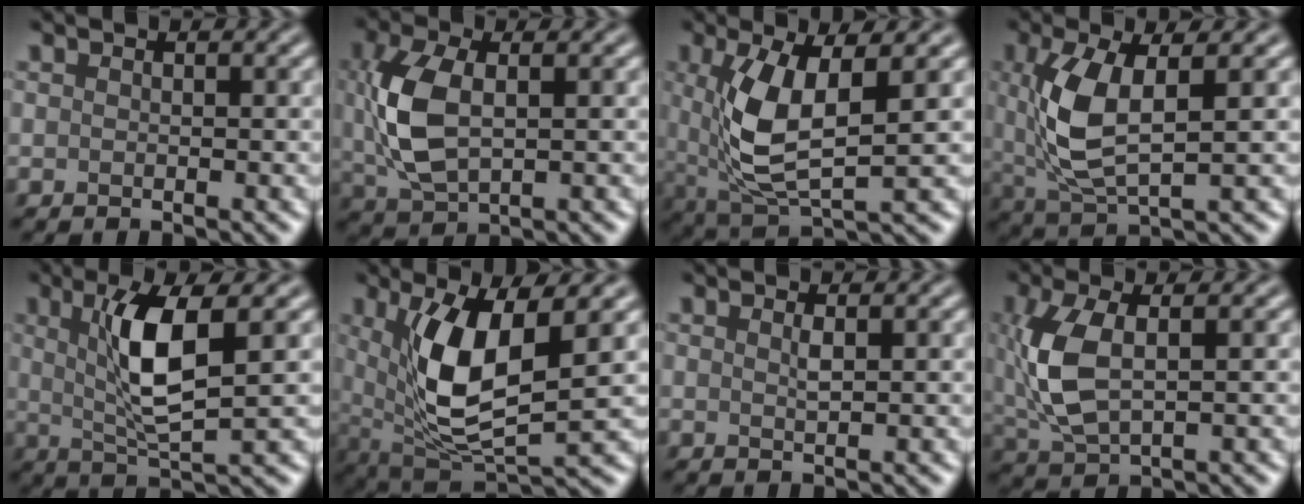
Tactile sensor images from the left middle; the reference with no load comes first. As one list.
[{"total": 6.3, "force": [0.8, 3.5, 5.3], "torque": [-0.131, 0.003, 0.019]}, {"total": 7.4, "force": [1.1, 2.7, 6.8], "torque": [-0.148, -0.012, 0.025]}, {"total": 6.6, "force": [1.0, 2.7, 5.9], "torque": [-0.142, -0.006, 0.026]}, {"total": 5.9, "force": [1.5, 1.3, 5.6], "torque": [-0.111, -0.002, 0.033]}, {"total": 8.3, "force": [1.8, 3.1, 7.5], "torque": [-0.152, -0.019, 0.039]}, {"total": 0.9, "force": [0.4, 0.1, 0.8], "torque": [-0.015, 0.000, 0.007]}, {"total": 6.0, "force": [0.7, 2.9, 5.2], "torque": [-0.137, 0.000, 0.018]}]